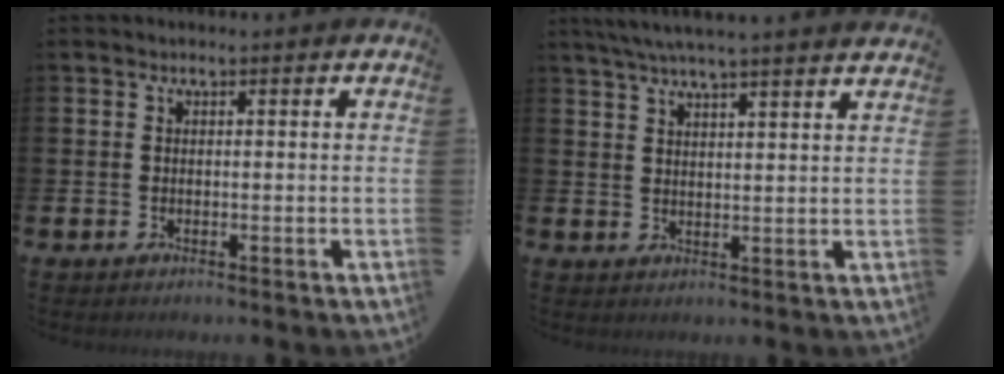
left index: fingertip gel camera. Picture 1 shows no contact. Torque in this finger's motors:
{"motor_torque": [0.93, -1.21, 0.66, 0.21]}